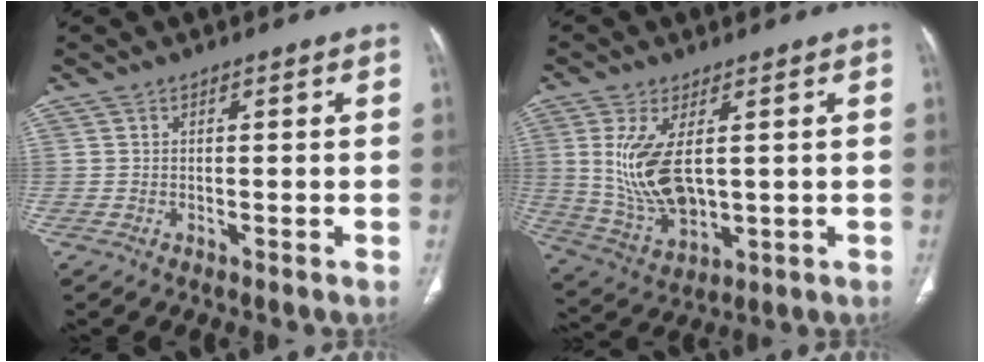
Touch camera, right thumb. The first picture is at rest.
{"total": 12.3, "force": [2.0, 5.9, 10.6], "torque": [-0.216, -0.016, 0.058]}